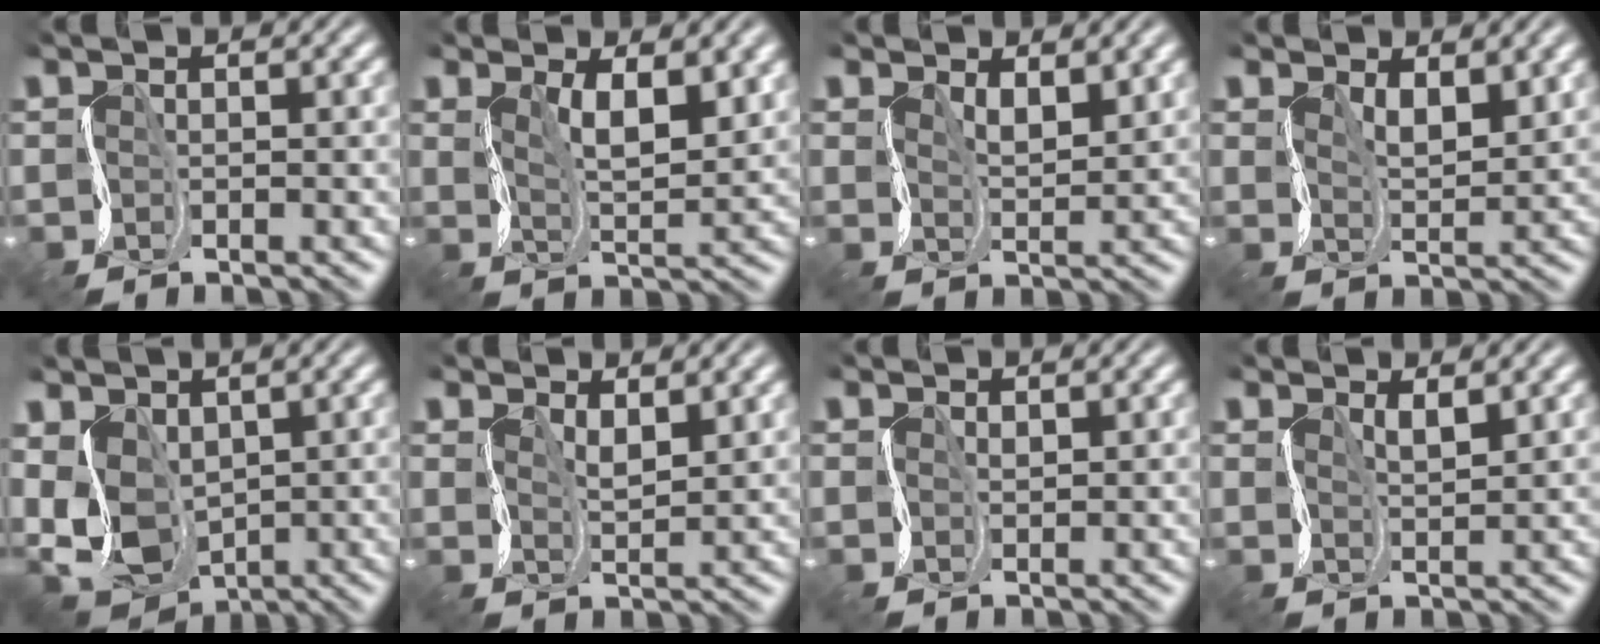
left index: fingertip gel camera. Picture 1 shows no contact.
{"total": 4.4, "force": [1.6, 1.6, 3.8], "torque": [-0.080, -0.013, 0.028]}
{"total": 2.5, "force": [1.3, 1.1, 1.9], "torque": [-0.041, -0.010, 0.024]}
{"total": 2.7, "force": [1.3, 1.1, 2.1], "torque": [-0.048, -0.010, 0.022]}
{"total": 8.4, "force": [0.6, 5.8, 6.1], "torque": [-0.143, -0.010, 0.007]}
{"total": 1.8, "force": [1.0, 0.6, 1.4], "torque": [-0.035, -0.006, 0.017]}
{"total": 0.0}
{"total": 1.3, "force": [0.8, 0.3, 1.0], "torque": [-0.025, -0.006, 0.013]}